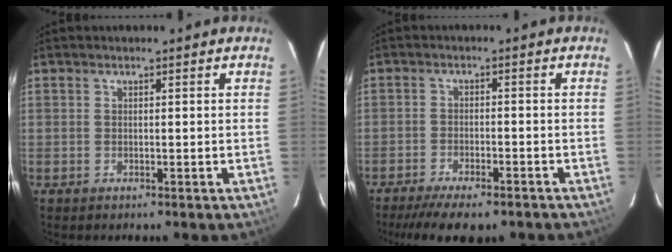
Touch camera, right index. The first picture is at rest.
{"total": 11.3, "force": [-9.0, 3.2, 6.0], "torque": [-0.134, -0.027, -0.140]}